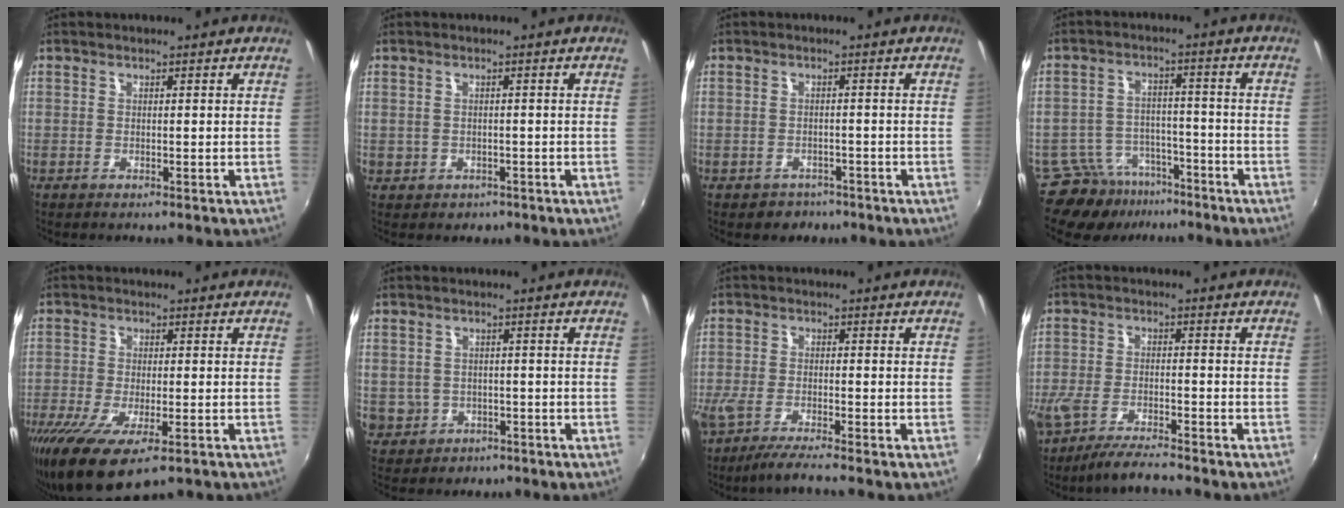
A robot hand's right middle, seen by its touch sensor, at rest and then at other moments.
{"total": 2.7, "force": [-0.6, 2.5, 0.8], "torque": [-0.019, -0.004, 0.000]}
{"total": 3.0, "force": [-2.1, 2.1, 0.2], "torque": [-0.013, 0.000, -0.029]}
{"total": 8.8, "force": [-7.2, 4.7, 1.5], "torque": [-0.041, 0.015, -0.105]}
{"total": 11.4, "force": [-6.5, 3.4, 8.8], "torque": [-0.184, -0.054, -0.109]}
{"total": 6.1, "force": [-1.2, 5.7, 1.6], "torque": [-0.056, 0.000, -0.001]}
{"total": 6.5, "force": [-5.3, 0.0, 3.7], "torque": [-0.090, -0.028, -0.100]}
{"total": 8.6, "force": [-7.2, 1.4, 4.4], "torque": [-0.109, -0.030, -0.131]}